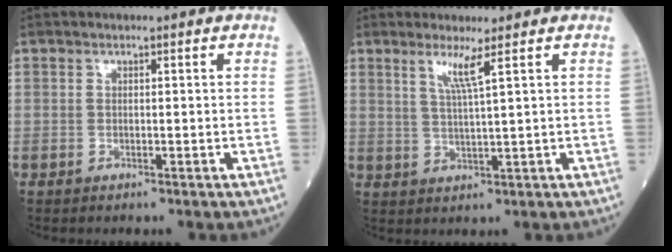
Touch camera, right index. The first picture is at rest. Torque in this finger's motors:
{"motor_torque": [0.15, -0.10, 0.25, 0.08]}